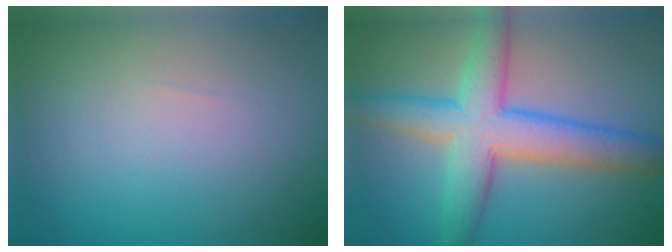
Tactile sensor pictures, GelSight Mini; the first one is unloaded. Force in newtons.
{"total": 7.4, "press": 7.3, "slide": 0.4}